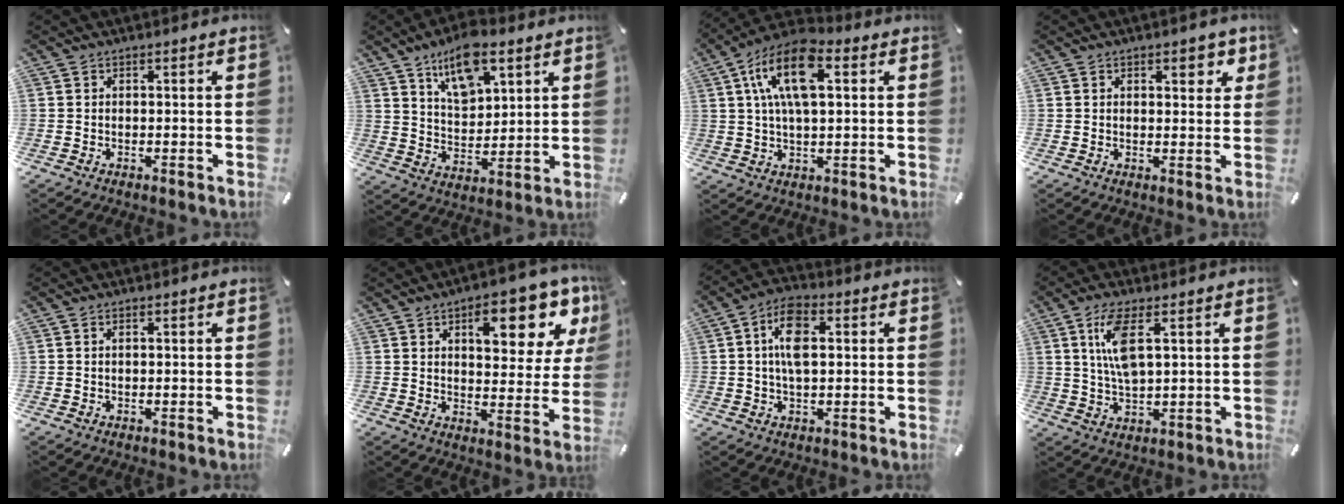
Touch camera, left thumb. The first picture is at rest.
{"total": 12.0, "force": [7.8, 6.0, 6.9], "torque": [-0.114, -0.028, 0.138]}
{"total": 14.7, "force": [5.0, 7.2, 11.9], "torque": [-0.232, 0.005, 0.086]}
{"total": 4.2, "force": [1.9, 2.3, 2.9], "torque": [-0.029, -0.004, 0.025]}
{"total": 0.9, "force": [0.3, 0.5, 0.7], "torque": [-0.014, 0.003, 0.004]}
{"total": 15.7, "force": [7.6, 7.4, 11.6], "torque": [-0.132, -0.042, 0.117]}
{"total": 9.4, "force": [1.6, 5.1, 7.7], "torque": [-0.146, 0.006, 0.025]}
{"total": 9.3, "force": [3.4, 3.4, 7.9], "torque": [-0.172, -0.008, 0.054]}